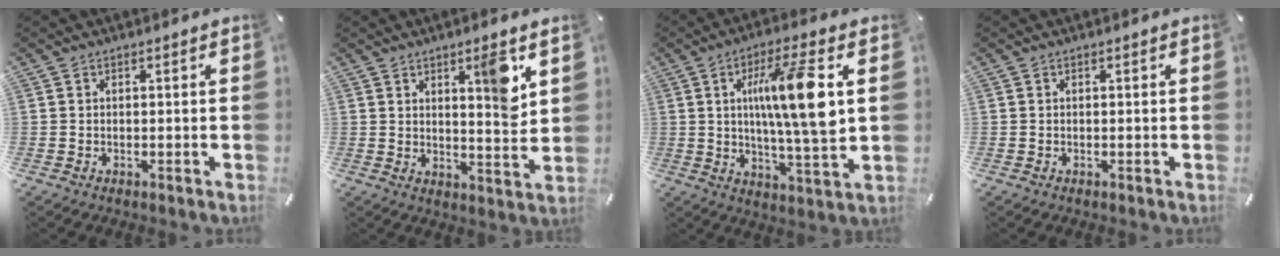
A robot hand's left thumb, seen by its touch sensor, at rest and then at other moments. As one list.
[{"total": 8.7, "force": [4.3, 2.0, 7.3], "torque": [-0.097, -0.027, 0.061]}, {"total": 15.8, "force": [3.6, 2.8, 15.2], "torque": [-0.273, -0.007, 0.049]}, {"total": 0.0}]